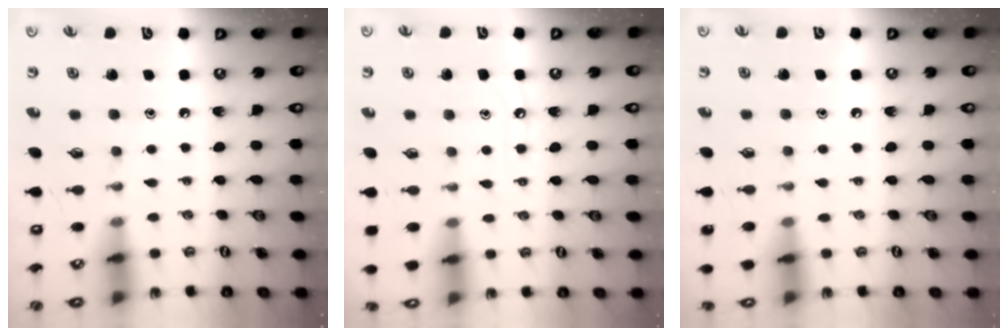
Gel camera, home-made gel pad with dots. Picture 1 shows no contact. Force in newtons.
{"total": 5.9, "press": 5.9, "slide": 0.6}
{"total": 5.2, "press": 5.2, "slide": 0.5}